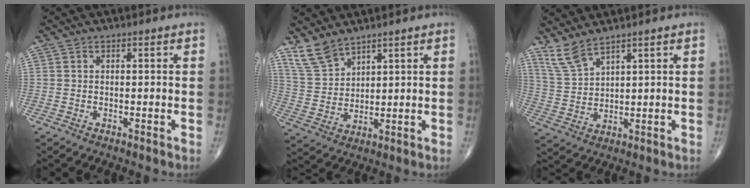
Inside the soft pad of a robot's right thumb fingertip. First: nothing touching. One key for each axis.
{"total": 6.8, "fx": 5.6, "fy": 2.9, "fz": 2.5, "tx": -0.045, "ty": -0.025, "tz": 0.126}
{"total": 5.6, "fx": 4.7, "fy": 1.1, "fz": 2.7, "tx": -0.063, "ty": -0.026, "tz": 0.110}